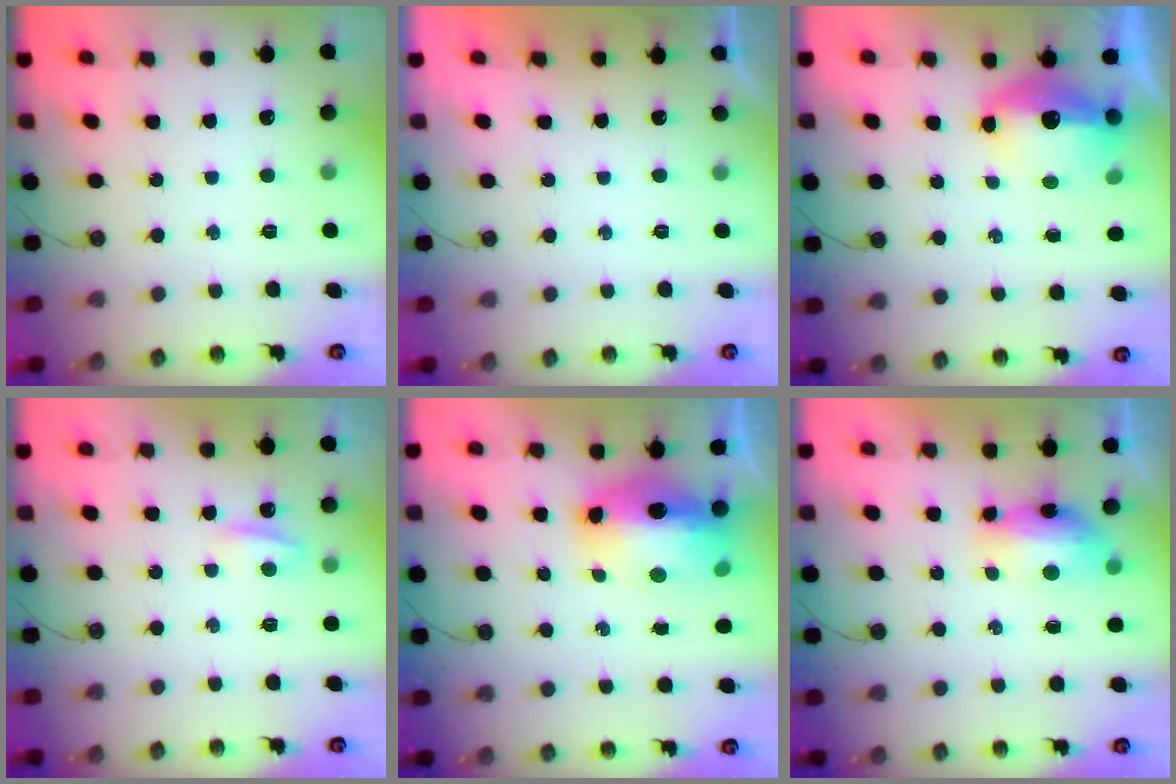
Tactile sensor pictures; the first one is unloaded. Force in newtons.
{"total": 0.0}
{"total": 11.4, "press": 11.3, "slide": 1.2}
{"total": 4.5, "press": 4.4, "slide": 0.8}
{"total": 15.5, "press": 15.4, "slide": 1.6}
{"total": 16.8, "press": 10.4, "slide": 13.1}